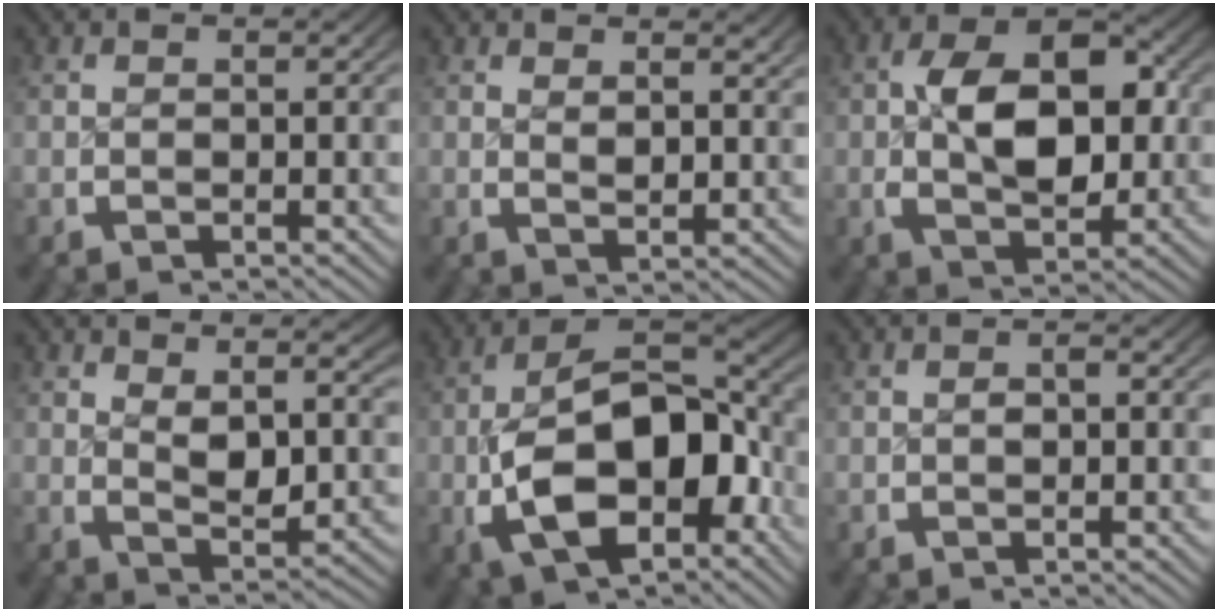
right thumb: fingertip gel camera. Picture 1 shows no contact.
{"total": 2.0, "force": [1.6, 0.5, 1.1], "torque": [-0.014, -0.008, 0.032]}
{"total": 9.3, "force": [-0.4, 5.7, 7.4], "torque": [-0.141, -0.022, 0.006]}
{"total": 4.2, "force": [2.1, 2.0, 3.1], "torque": [-0.042, -0.014, 0.036]}
{"total": 15.1, "force": [-2.1, 8.9, 12.0], "torque": [-0.215, -0.034, -0.015]}
{"total": 0.8, "force": [-0.1, 0.4, 0.6], "torque": [-0.011, -0.002, 0.000]}